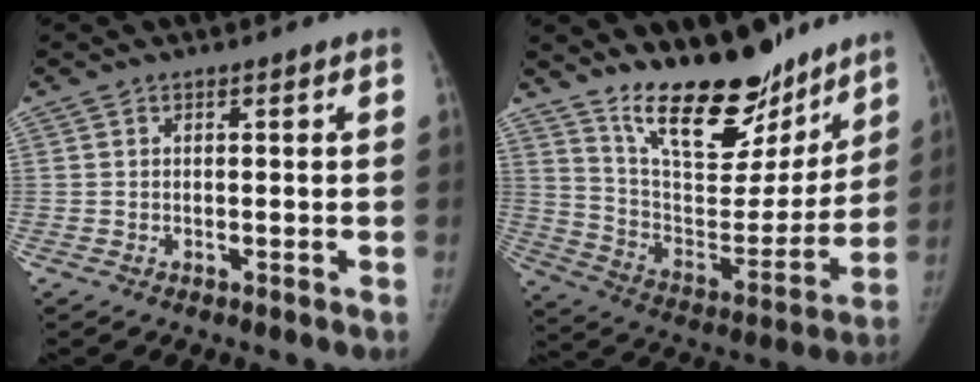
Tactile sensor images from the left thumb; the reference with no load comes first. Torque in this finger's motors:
{"motor_torque": [0.32, 0.20, 1.38, -1.39, 0.09]}